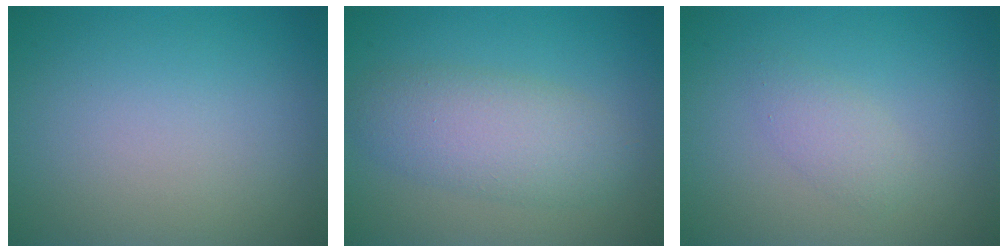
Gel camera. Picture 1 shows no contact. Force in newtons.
{"total": 4.7, "press": 4.7, "slide": 0.1}
{"total": 1.6, "press": 1.6, "slide": 0.1}